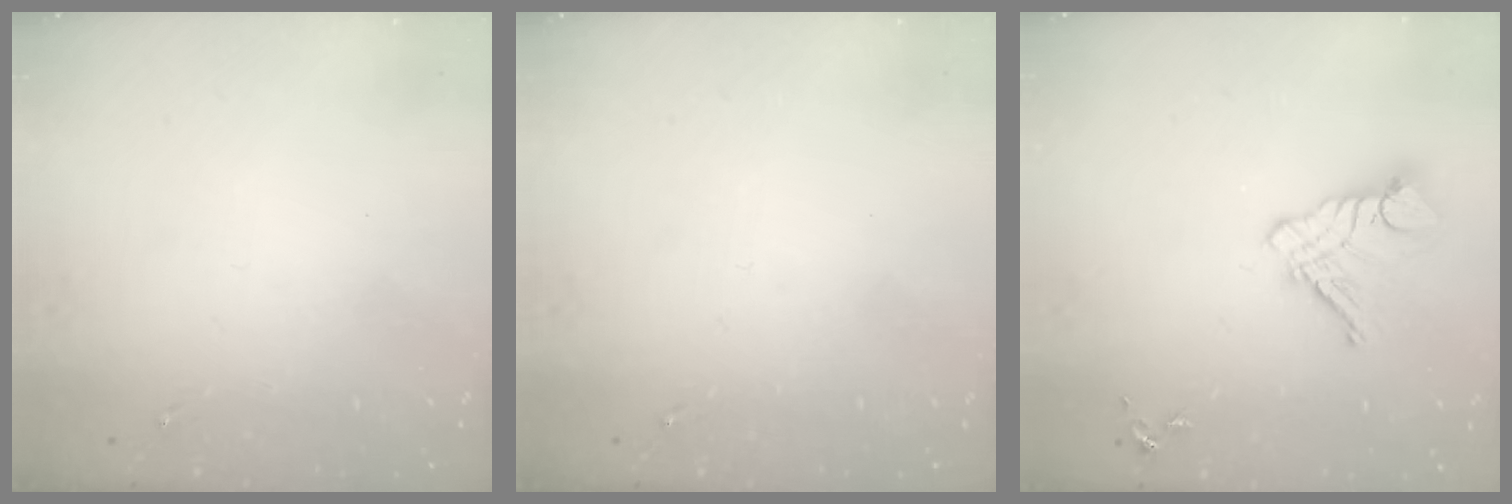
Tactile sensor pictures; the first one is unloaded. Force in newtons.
{"total": 0.0}
{"total": 11.6, "press": 11.5, "slide": 1.1}